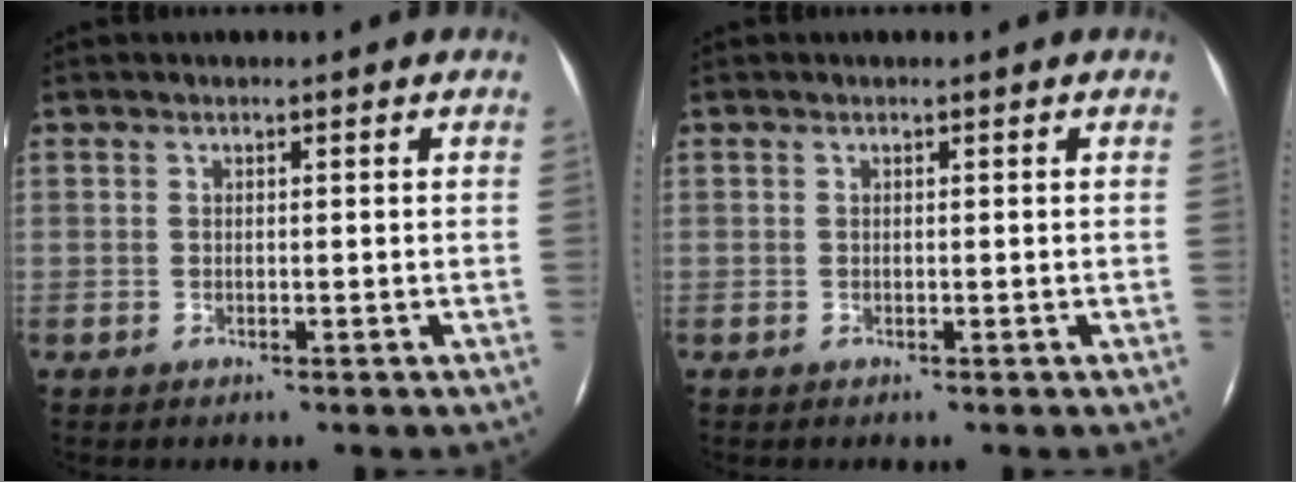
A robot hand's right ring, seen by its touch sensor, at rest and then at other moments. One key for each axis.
{"total": 0.0}